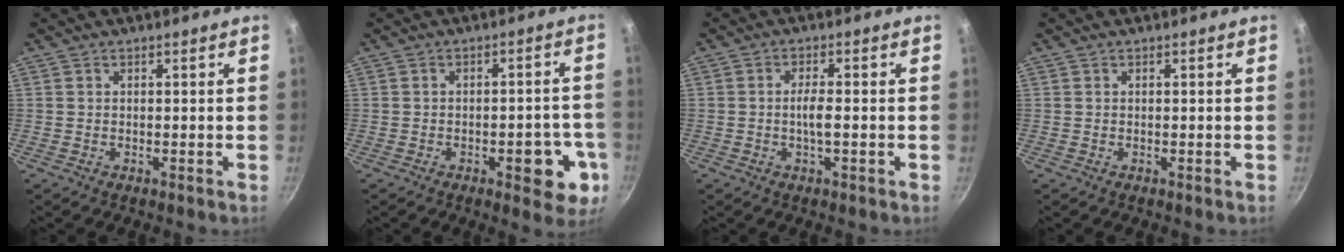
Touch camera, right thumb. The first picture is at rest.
{"total": 8.9, "force": [-3.2, 4.1, 7.2], "torque": [-0.062, 0.020, -0.038]}
{"total": 3.2, "force": [-0.7, 0.7, 3.0], "torque": [-0.060, 0.007, -0.015]}
{"total": 0.0}